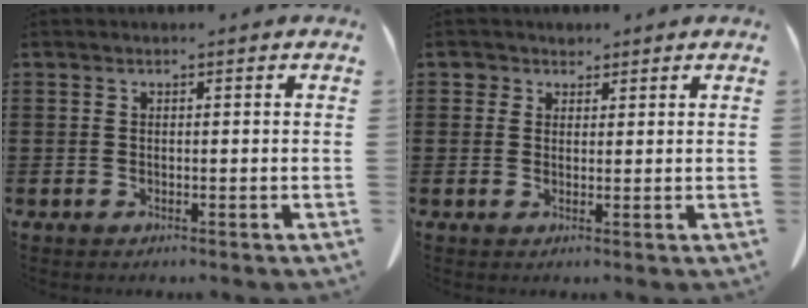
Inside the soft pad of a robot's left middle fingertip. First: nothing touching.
{"total": 1.9, "force": [1.4, 1.3, 0.2], "torque": [-0.002, 0.002, 0.025]}